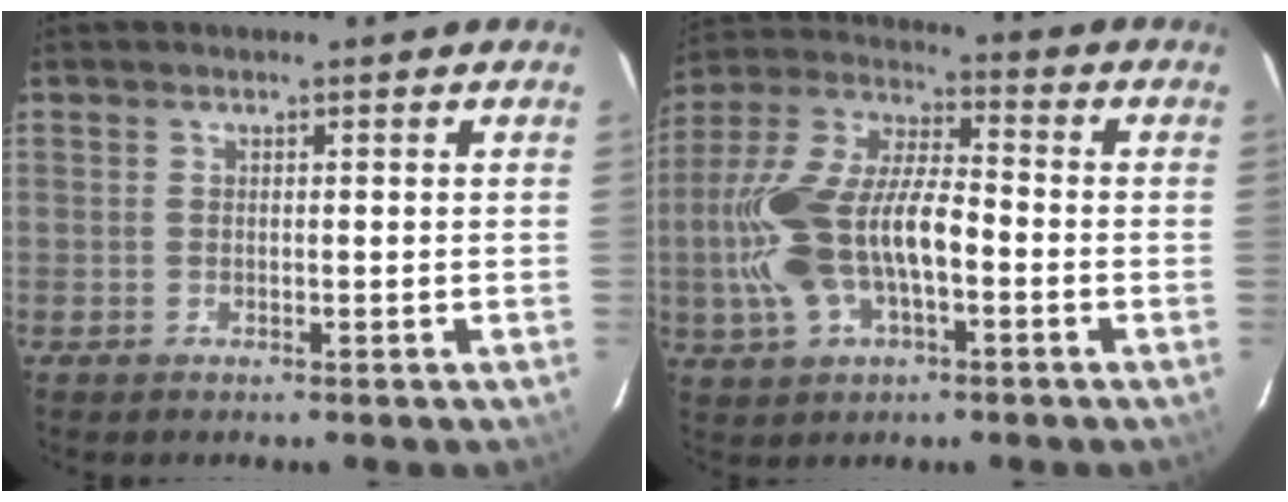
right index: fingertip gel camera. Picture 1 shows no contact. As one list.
[{"total": 17.2, "force": [-3.8, 8.3, 14.6], "torque": [-0.313, 0.008, -0.070]}]